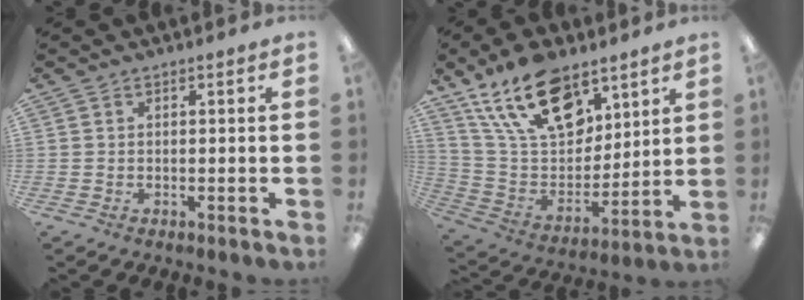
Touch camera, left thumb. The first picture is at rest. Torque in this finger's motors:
{"motor_torque": [2.19, 2.20, 1.32, -1.45, 0.15]}